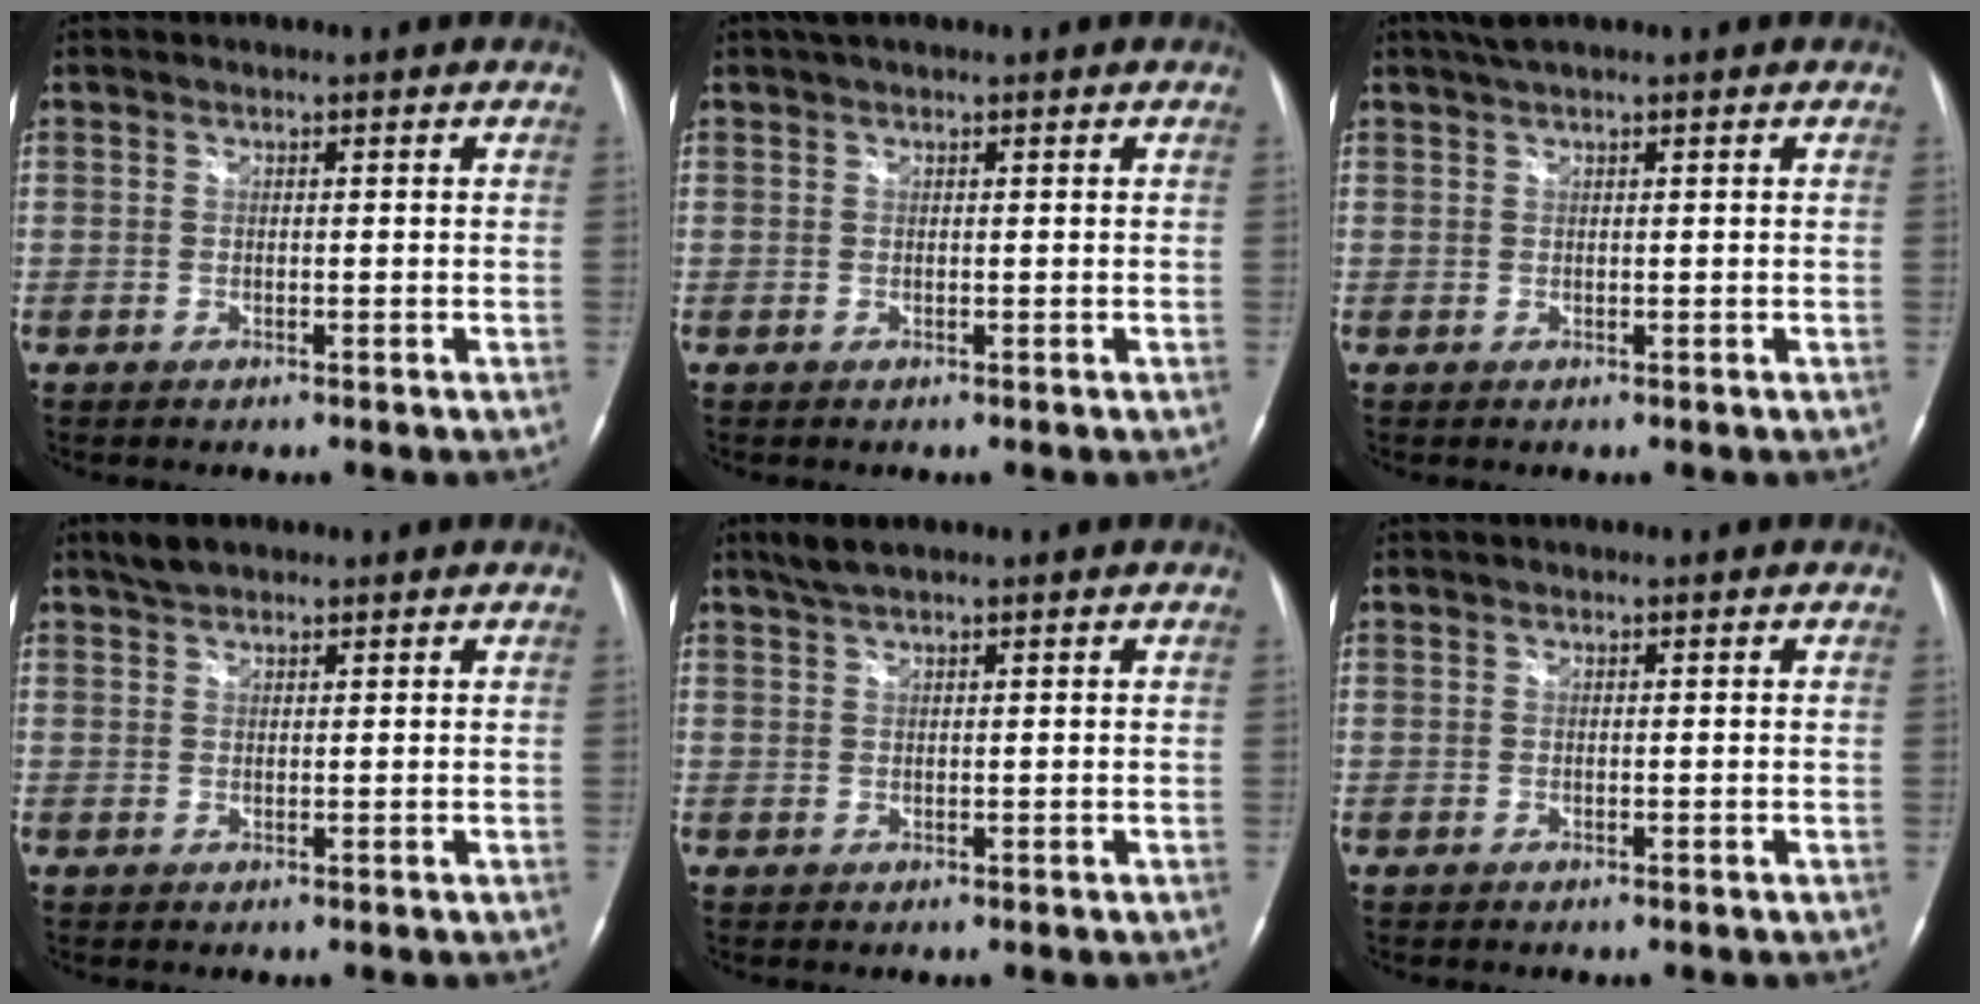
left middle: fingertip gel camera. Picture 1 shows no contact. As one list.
[{"total": 2.0, "force": [1.6, 0.4, 1.1], "torque": [-0.020, 0.023, 0.028]}, {"total": 2.1, "force": [1.7, -0.1, 1.3], "torque": [-0.029, 0.016, 0.033]}, {"total": 2.8, "force": [2.3, 1.0, 1.2], "torque": [-0.029, 0.010, 0.041]}, {"total": 2.6, "force": [2.1, 0.1, 1.6], "torque": [-0.039, 0.009, 0.043]}, {"total": 0.0}]